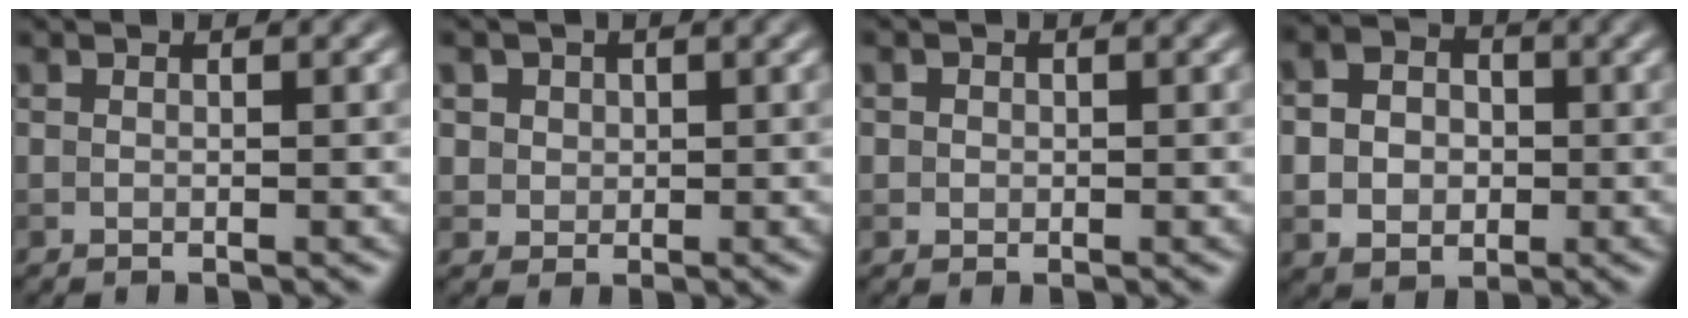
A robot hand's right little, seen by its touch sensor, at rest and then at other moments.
{"total": 3.5, "force": [1.6, 2.8, 1.4], "torque": [-0.027, 0.008, 0.026]}
{"total": 0.9, "force": [0.2, 0.9, 0.2], "torque": [0.004, -0.002, 0.001]}
{"total": 5.8, "force": [-0.1, 4.7, 3.3], "torque": [-0.063, 0.003, -0.012]}